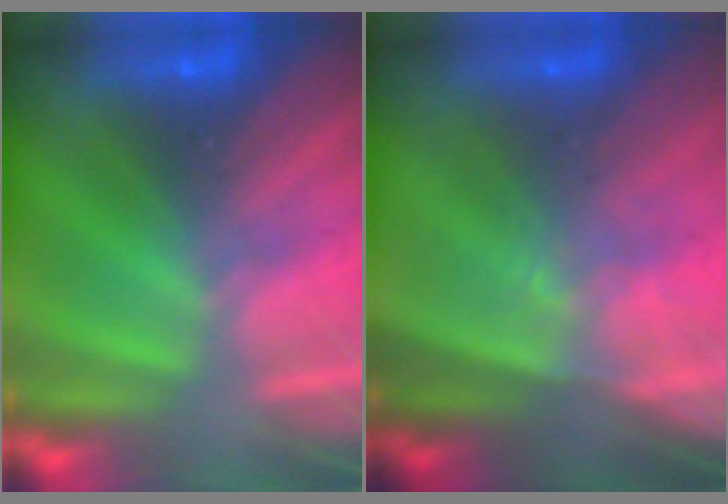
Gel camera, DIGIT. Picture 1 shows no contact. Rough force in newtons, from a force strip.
{"total": 1.4}